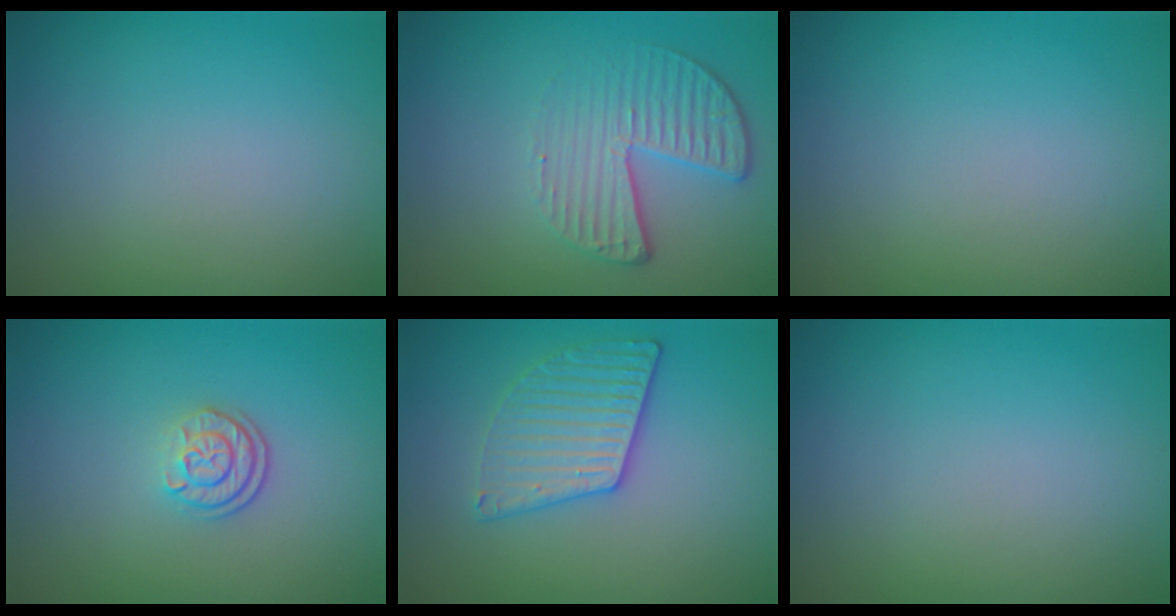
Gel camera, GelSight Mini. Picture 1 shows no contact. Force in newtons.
{"total": 3.5, "press": 2.6, "slide": 2.4}
{"total": 0.0}
{"total": 2.2, "press": 1.8, "slide": 1.3}
{"total": 3.2, "press": 3.2, "slide": 0.6}
{"total": 0.0}